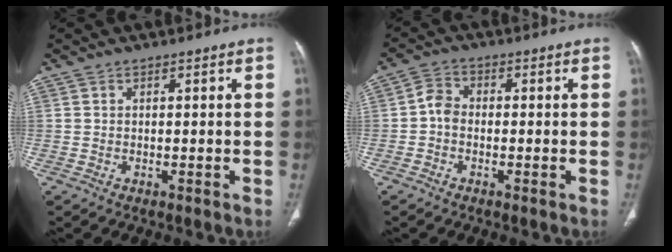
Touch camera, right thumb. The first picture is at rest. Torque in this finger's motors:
{"motor_torque": [0.62, 0.40, 0.44, -0.56, 0.12]}